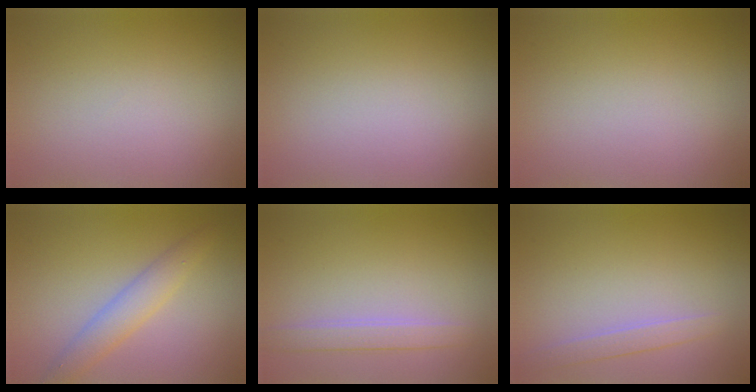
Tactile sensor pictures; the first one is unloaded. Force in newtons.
{"total": 0.0}
{"total": 0.0}
{"total": 2.9, "press": 2.9, "slide": 0.1}
{"total": 2.1, "press": 2.1, "slide": 0.2}
{"total": 1.6, "press": 1.6, "slide": 0.2}